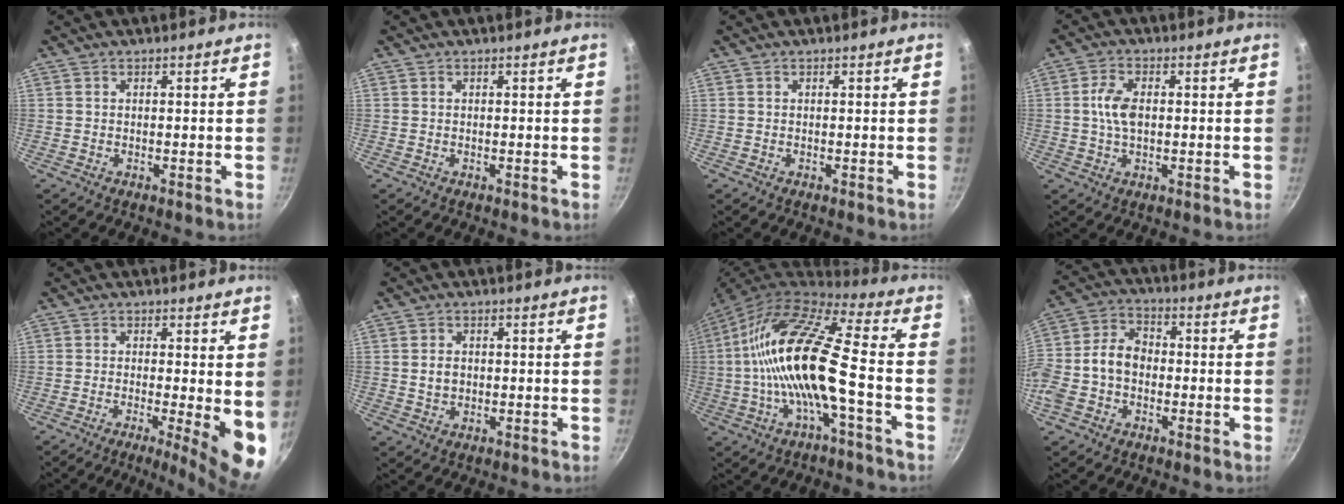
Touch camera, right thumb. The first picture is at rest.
{"total": 0.0}
{"total": 0.0}
{"total": 5.6, "force": [0.4, 3.2, 4.6], "torque": [-0.084, 0.009, 0.002]}
{"total": 8.8, "force": [-1.4, 1.8, 8.5], "torque": [-0.108, -0.008, -0.017]}
{"total": 2.9, "force": [0.1, 2.2, 1.8], "torque": [-0.023, 0.002, 0.004]}
{"total": 17.9, "force": [-2.9, 4.3, 17.1], "torque": [-0.321, 0.040, -0.065]}
{"total": 11.0, "force": [-1.9, 8.1, 7.3], "torque": [-0.126, 0.038, -0.052]}